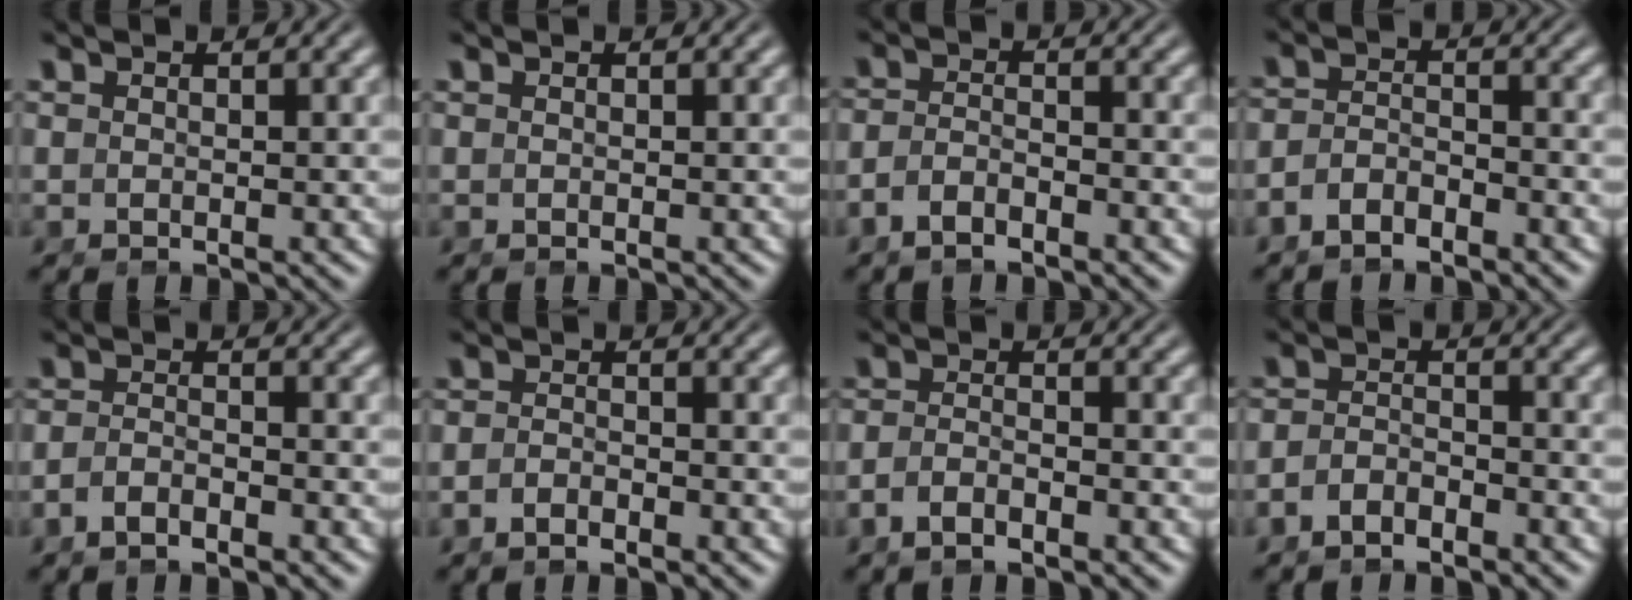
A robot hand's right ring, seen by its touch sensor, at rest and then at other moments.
{"total": 0.0}
{"total": 2.8, "force": [-2.2, 1.0, 1.3], "torque": [-0.029, -0.010, -0.037]}
{"total": 3.4, "force": [-2.8, 1.7, 1.0], "torque": [-0.020, -0.012, -0.047]}
{"total": 2.3, "force": [-2.0, 0.5, 1.0], "torque": [-0.021, -0.007, -0.033]}
{"total": 1.8, "force": [-1.6, 0.5, 0.5], "torque": [-0.012, -0.008, -0.029]}
{"total": 2.4, "force": [-2.0, 0.7, 1.3], "torque": [-0.029, -0.009, -0.032]}
{"total": 3.0, "force": [-2.5, 1.4, 0.8], "torque": [-0.018, -0.013, -0.041]}